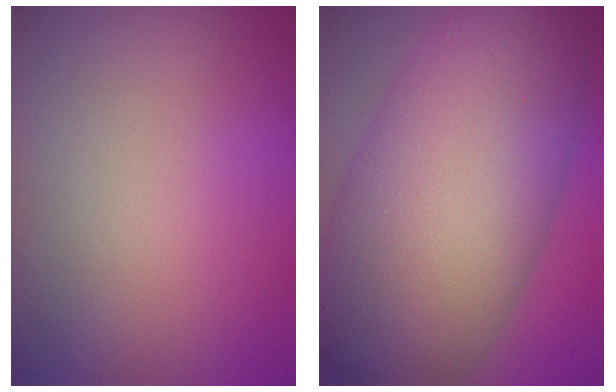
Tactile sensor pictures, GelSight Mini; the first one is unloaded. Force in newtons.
{"total": 14.3, "press": 14.3, "slide": 0.6}